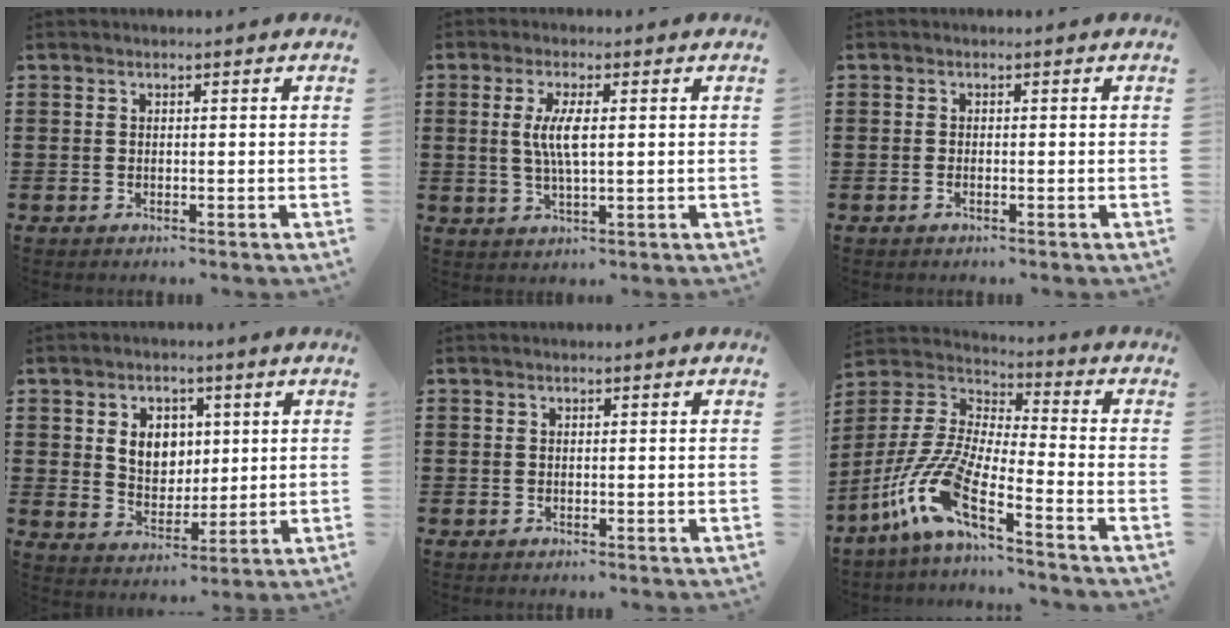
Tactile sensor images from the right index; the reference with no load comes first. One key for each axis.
{"total": 5.0, "fx": 0.6, "fy": 1.1, "fz": 4.9, "tx": -0.100, "ty": -0.001, "tz": 0.006}
{"total": 0.5, "fx": -0.3, "fy": 0.1, "fz": 0.4, "tx": -0.009, "ty": -0.004, "tz": -0.005}
{"total": 5.8, "fx": 1.5, "fy": 4.7, "fz": 3.0, "tx": -0.061, "ty": 0.009, "tz": 0.021}
{"total": 0.0}
{"total": 11.1, "fx": -7.6, "fy": 1.7, "fz": 7.9, "tx": -0.212, "ty": -0.025, "tz": -0.165}